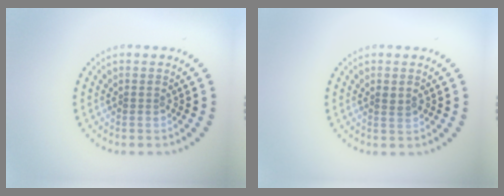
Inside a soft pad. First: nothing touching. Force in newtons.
{"total": 0.9, "press": 0.9, "slide": 0.2}